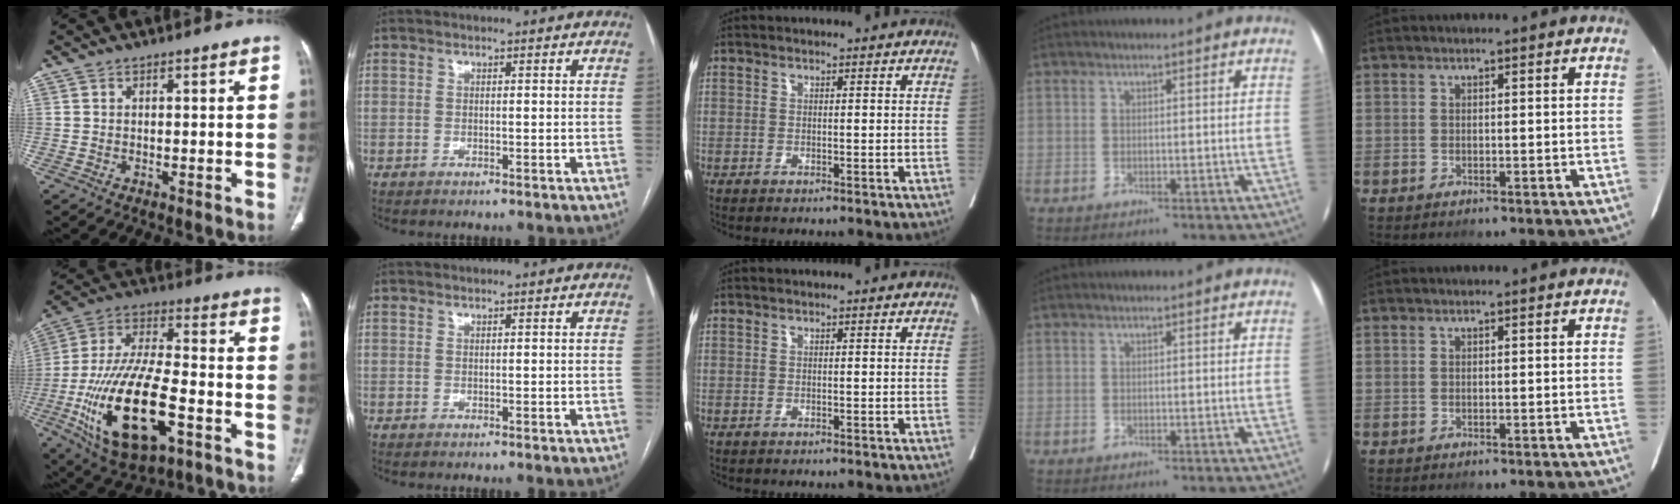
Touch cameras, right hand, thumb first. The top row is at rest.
{"thumb": {"total": 23.2, "force": [-8.0, 10.1, 19.3], "torque": [-0.374, 0.025, -0.128]}}